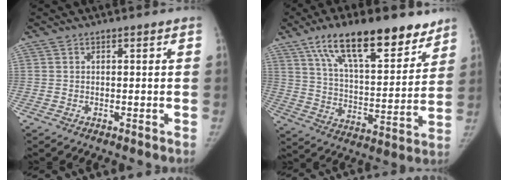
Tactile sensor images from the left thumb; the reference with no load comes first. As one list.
[{"total": 22.2, "force": [14.6, 8.2, 14.5], "torque": [-0.189, -0.047, 0.241]}]